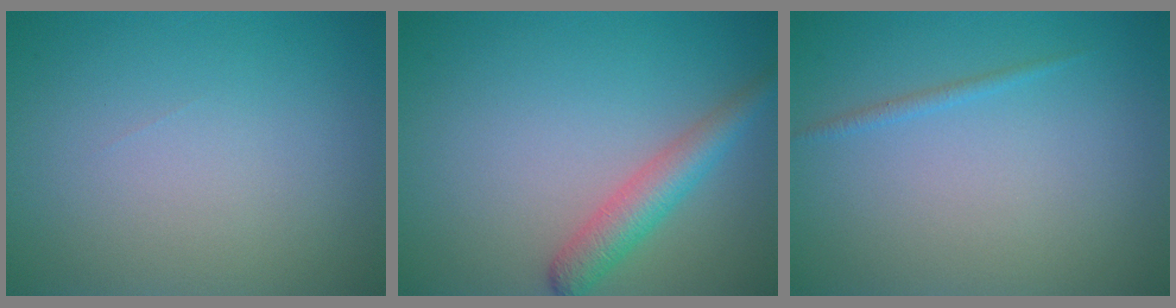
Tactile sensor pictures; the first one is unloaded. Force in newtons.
{"total": 3.3, "press": 3.3, "slide": 0.1}
{"total": 0.7, "press": 0.7, "slide": 0.1}